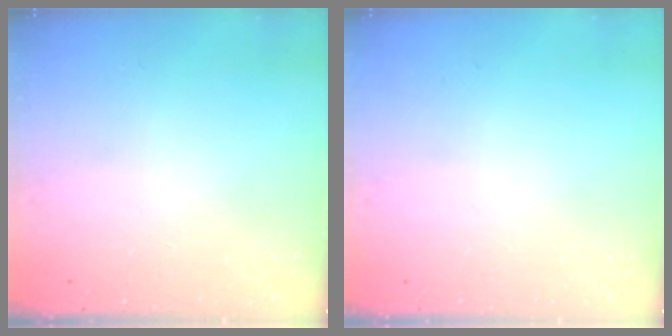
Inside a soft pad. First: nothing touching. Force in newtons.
{"total": 0.0}